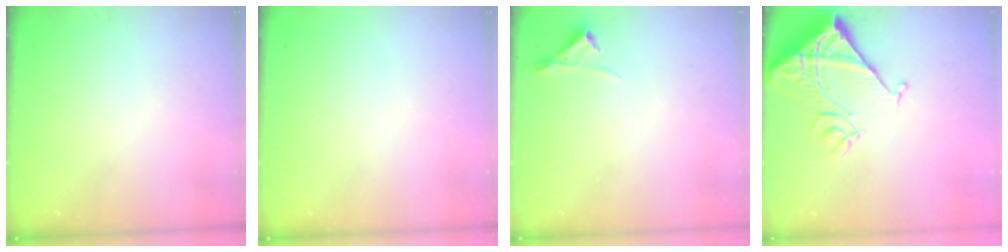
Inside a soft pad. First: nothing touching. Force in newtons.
{"total": 1.5, "press": 1.5, "slide": 0.1}
{"total": 3.0, "press": 2.9, "slide": 0.5}
{"total": 13.6, "press": 13.6, "slide": 1.6}